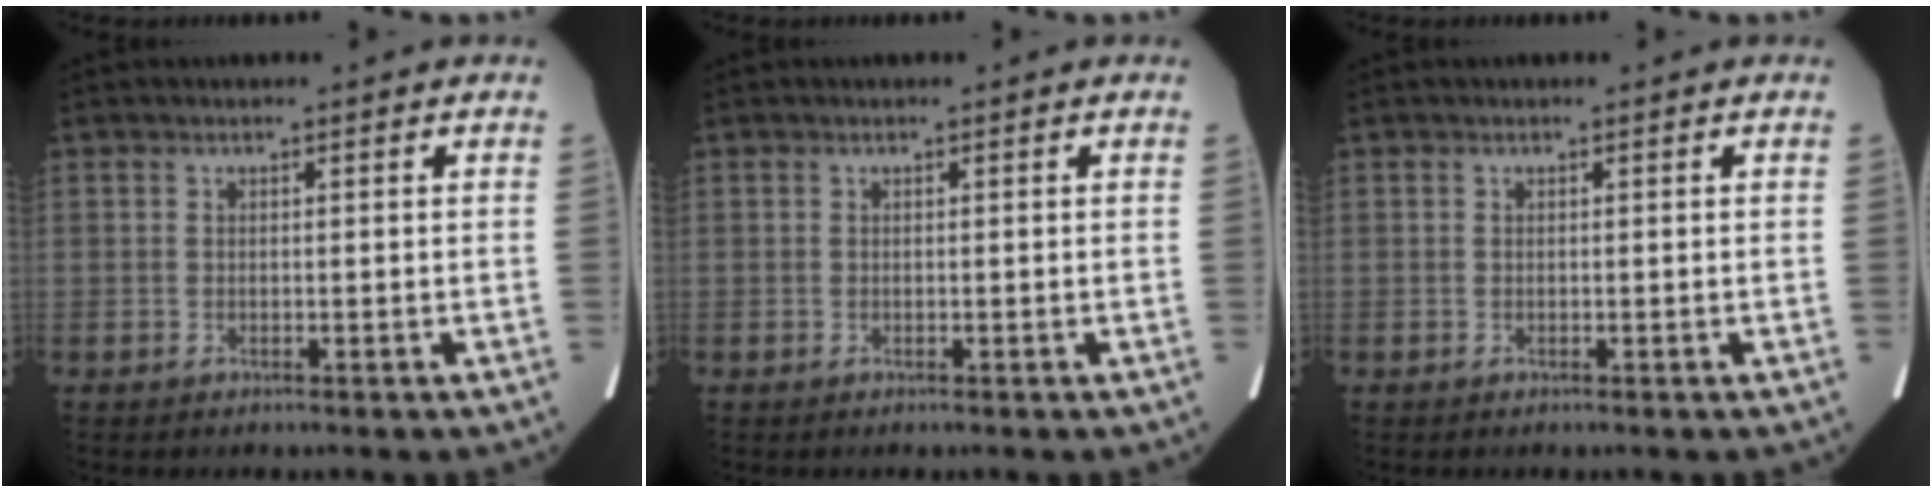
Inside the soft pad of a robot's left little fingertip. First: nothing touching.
{"total": 0.0}
{"total": 0.0}